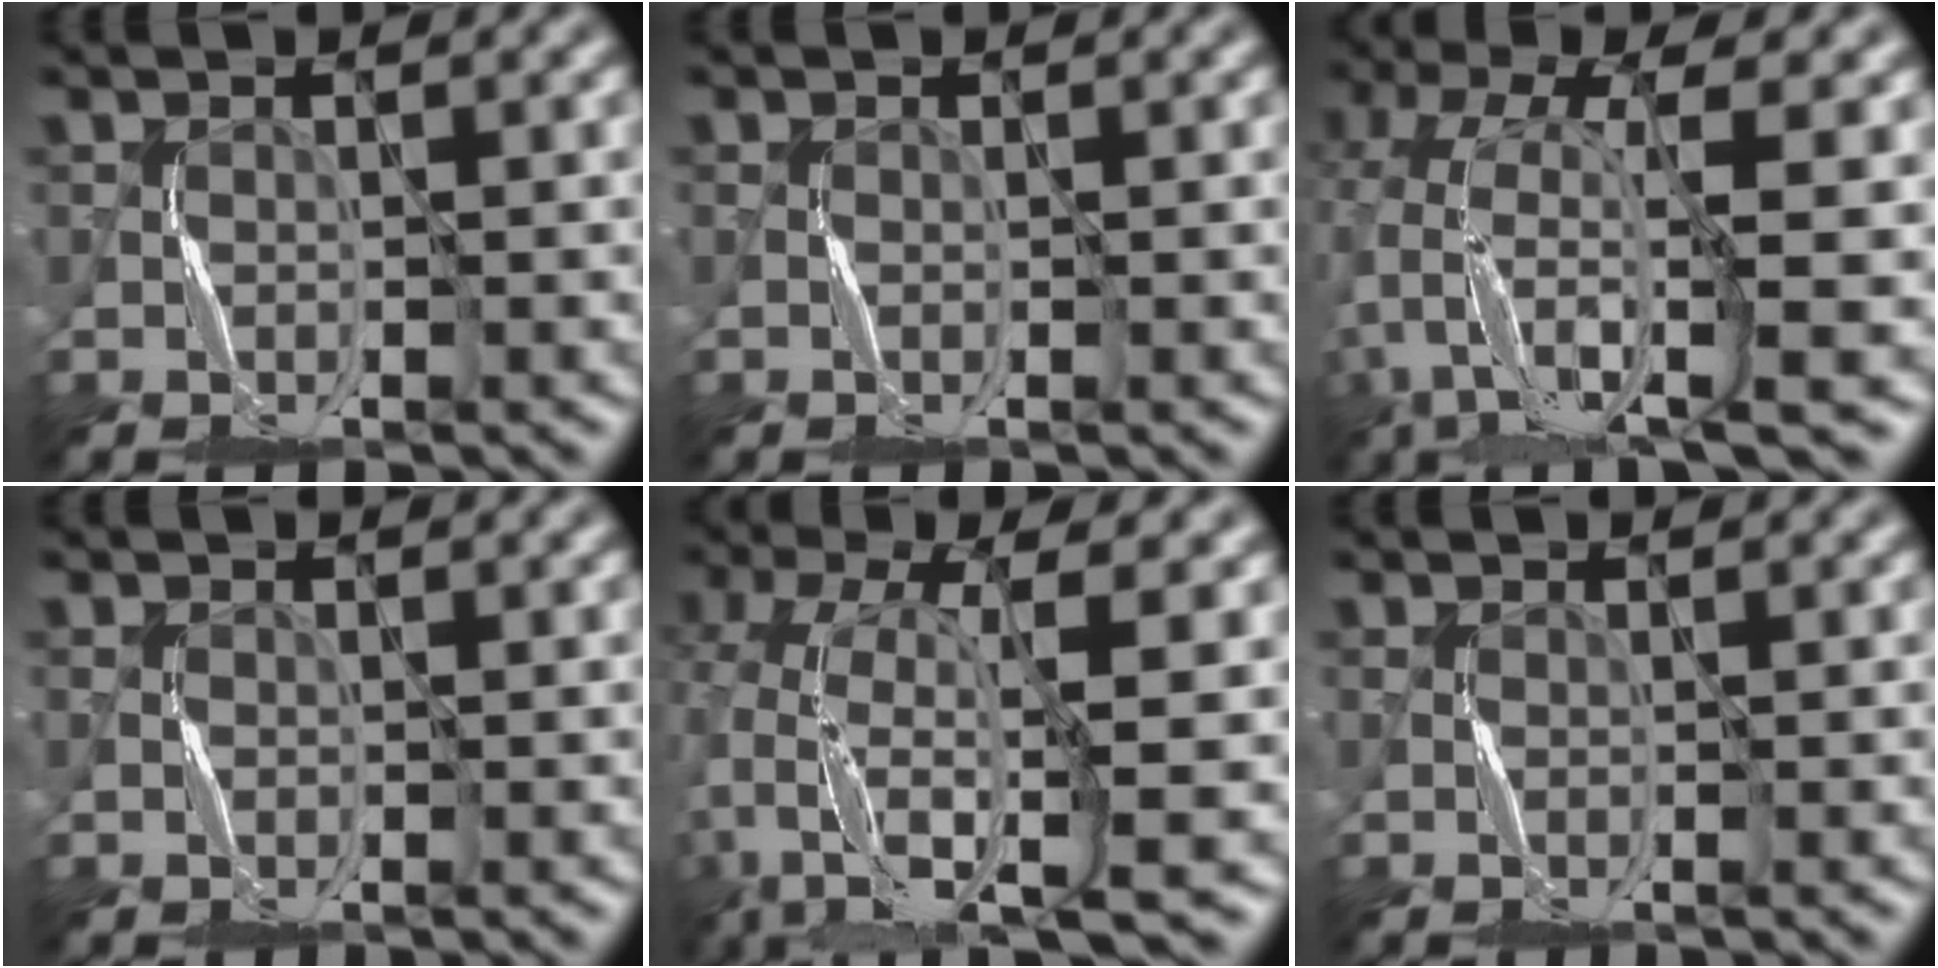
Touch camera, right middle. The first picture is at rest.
{"total": 0.0}
{"total": 10.0, "force": [-3.0, 3.5, 8.9], "torque": [-0.177, -0.001, -0.055]}
{"total": 0.6, "force": [-0.1, 0.6, 0.0], "torque": [0.002, -0.001, 0.000]}
{"total": 10.9, "force": [-2.7, 4.3, 9.7], "torque": [-0.195, -0.009, -0.037]}
{"total": 0.0}